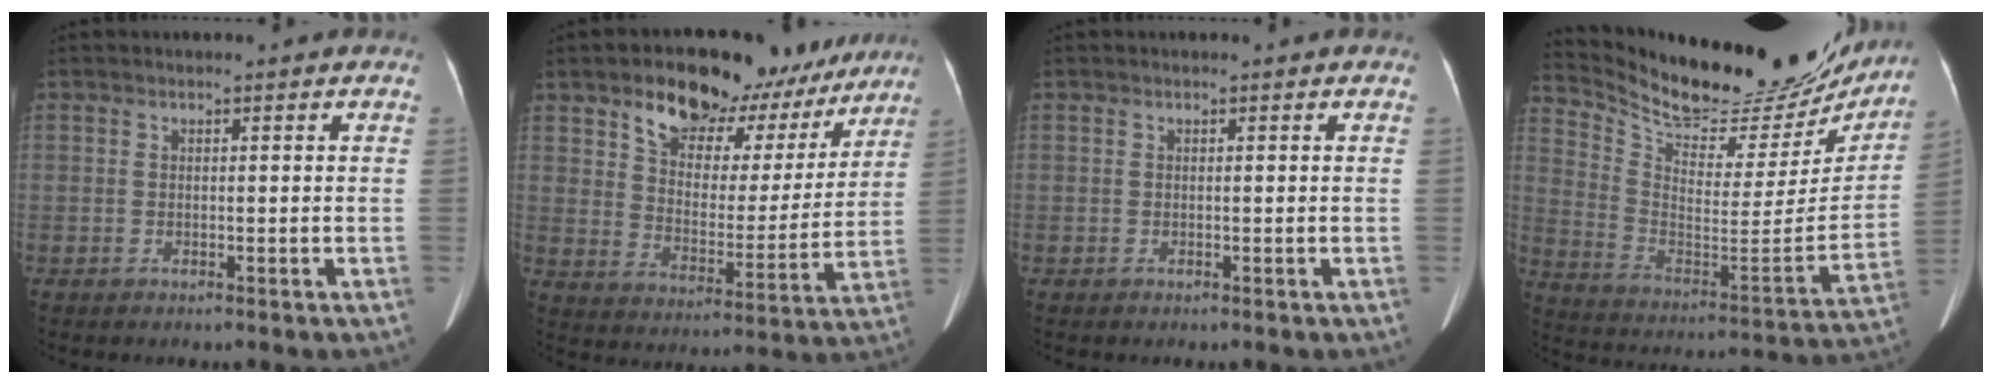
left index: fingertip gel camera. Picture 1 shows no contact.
{"total": 17.6, "force": [12.9, 8.8, 8.2], "torque": [-0.097, 0.026, 0.182]}
{"total": 0.0}
{"total": 25.5, "force": [22.8, 7.9, 8.3], "torque": [-0.152, -0.036, 0.329]}